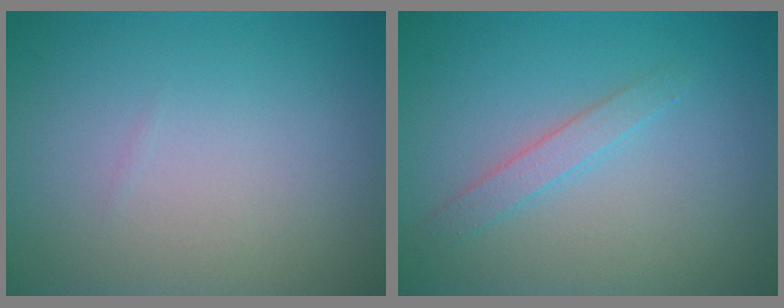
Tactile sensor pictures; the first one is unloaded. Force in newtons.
{"total": 1.6, "press": 1.6, "slide": 0.0}